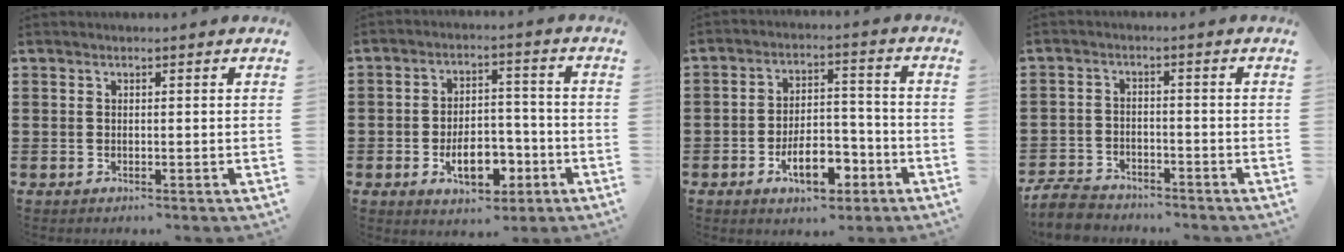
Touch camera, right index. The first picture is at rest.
{"total": 8.8, "force": [-3.5, 4.9, 6.4], "torque": [-0.086, 0.005, -0.062]}
{"total": 9.4, "force": [-4.5, 4.5, 6.9], "torque": [-0.104, 0.006, -0.079]}
{"total": 4.8, "force": [-4.6, 1.1, 0.9], "torque": [-0.035, 0.002, -0.097]}